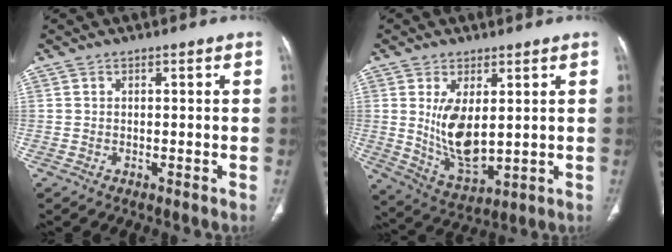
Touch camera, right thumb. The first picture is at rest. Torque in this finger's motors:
{"motor_torque": [-0.64, 1.31, 0.89, 0.57, 0.09]}